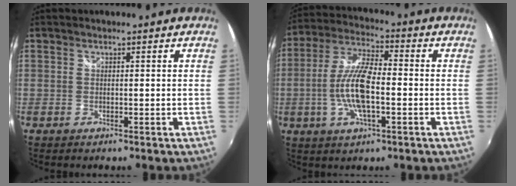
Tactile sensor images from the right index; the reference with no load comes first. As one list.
[{"total": 11.8, "force": [-2.4, 3.5, 11.0], "torque": [-0.226, 0.002, -0.050]}]